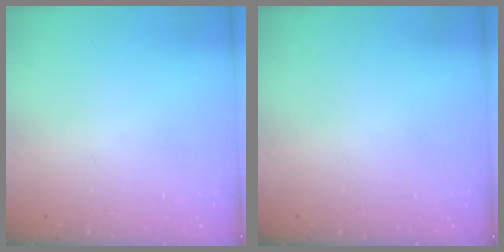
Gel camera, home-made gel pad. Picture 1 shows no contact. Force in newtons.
{"total": 0.0}